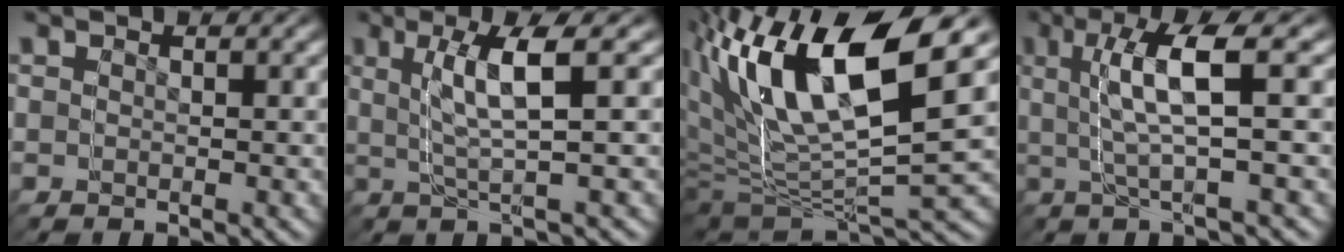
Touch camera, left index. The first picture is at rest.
{"total": 3.4, "force": [1.5, -1.5, 2.6], "torque": [-0.062, 0.031, 0.024]}
{"total": 7.6, "force": [2.0, 5.3, 5.1], "torque": [-0.139, 0.004, 0.029]}
{"total": 3.3, "force": [2.0, -1.8, 1.9], "torque": [-0.051, 0.037, 0.024]}